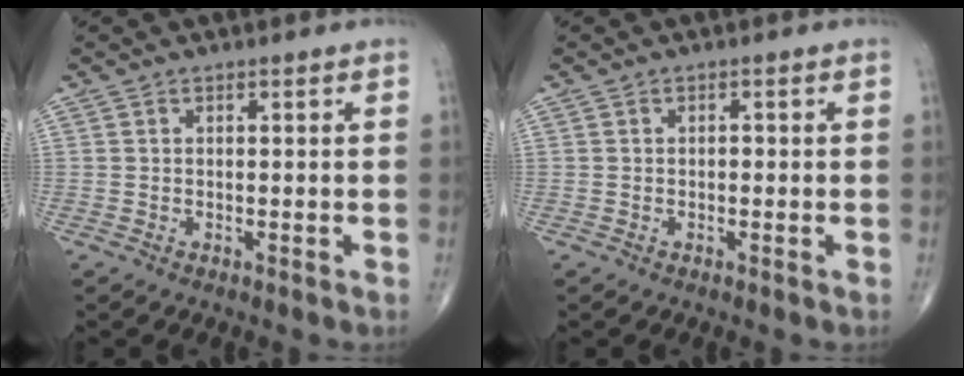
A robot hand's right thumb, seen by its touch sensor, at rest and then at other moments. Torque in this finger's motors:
{"motor_torque": [-0.03, -0.10, 0.36, 0.26, -0.01]}